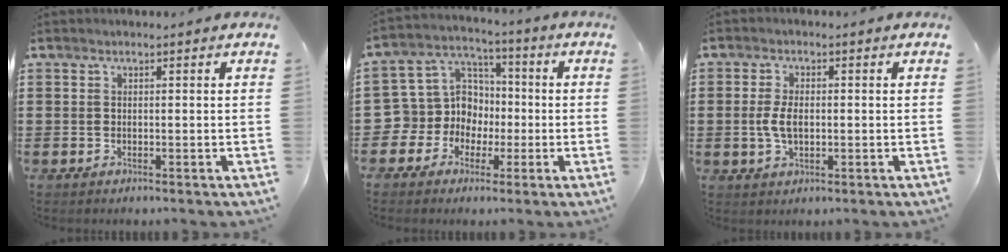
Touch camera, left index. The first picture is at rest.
{"total": 8.9, "force": [-1.4, 8.6, 1.6], "torque": [-0.088, 0.000, -0.028]}
{"total": 4.2, "force": [-0.1, 2.1, 3.7], "torque": [-0.086, 0.001, -0.007]}